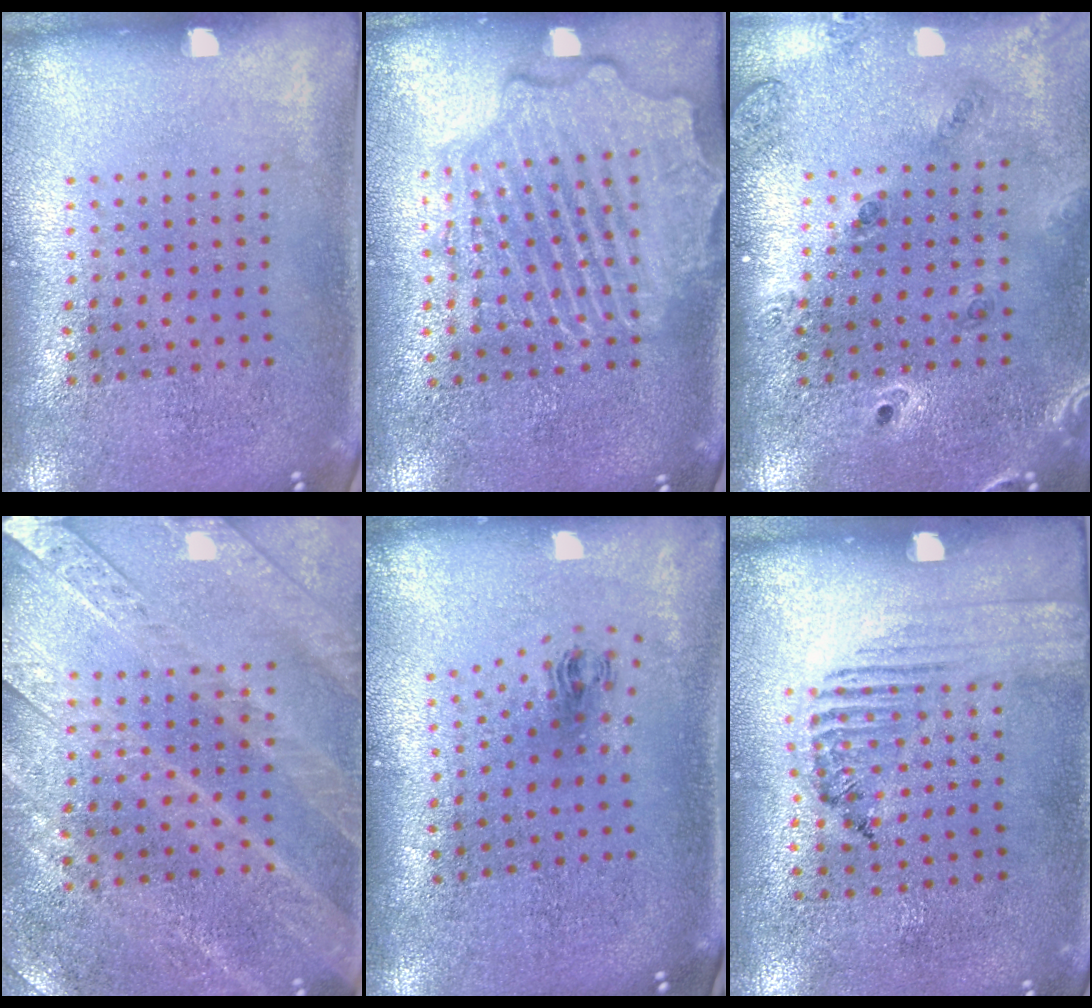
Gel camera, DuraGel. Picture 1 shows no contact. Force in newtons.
{"total": 2.6, "press": 2.6, "slide": 0.3}
{"total": 1.4, "press": 1.3, "slide": 0.3}
{"total": 2.9, "press": 2.7, "slide": 1.1}
{"total": 1.0, "press": 0.4, "slide": 0.9}
{"total": 1.5, "press": 1.1, "slide": 1.0}